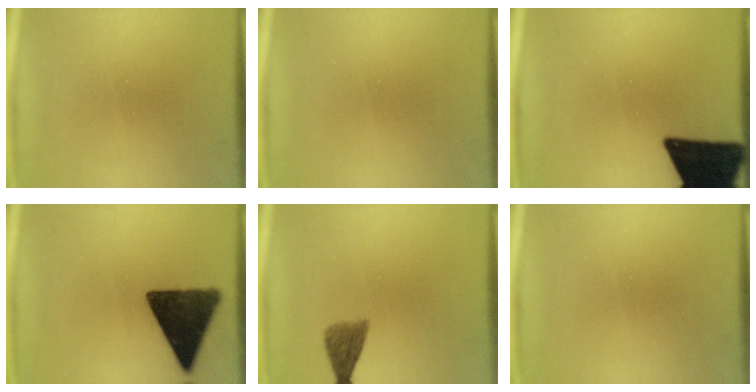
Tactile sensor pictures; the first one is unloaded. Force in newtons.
{"total": 0.0}
{"total": 18.8}
{"total": 13.9}
{"total": 4.3}
{"total": 0.0}